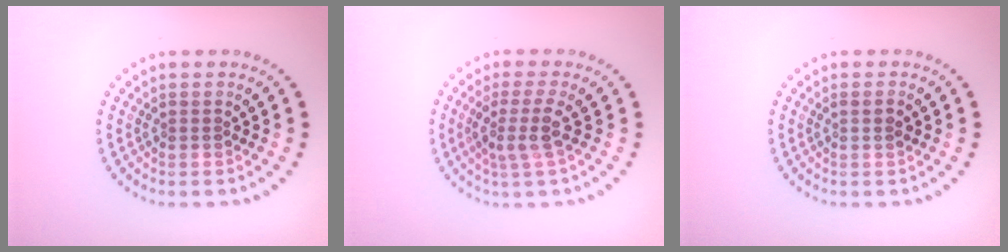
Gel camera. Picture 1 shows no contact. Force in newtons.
{"total": 2.5, "press": 1.9, "slide": 1.6}
{"total": 1.0, "press": 1.0, "slide": 0.3}